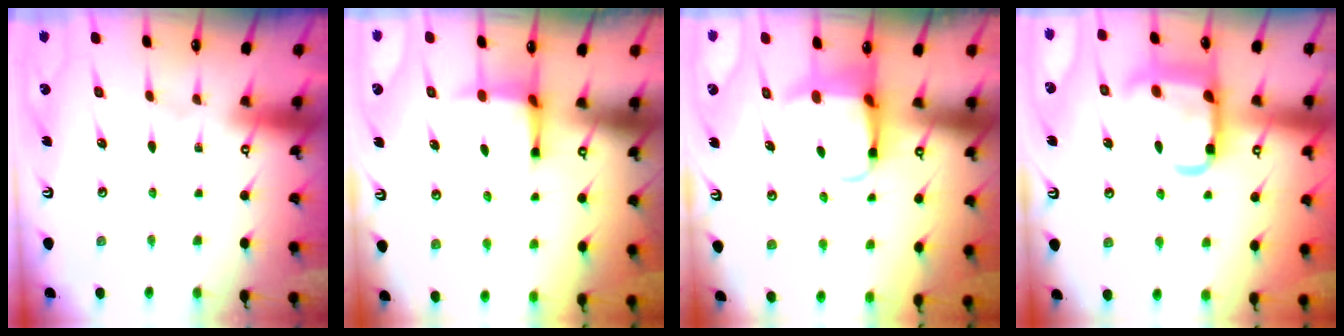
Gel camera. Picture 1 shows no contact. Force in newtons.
{"total": 3.9, "press": 3.7, "slide": 1.2}
{"total": 5.3, "press": 5.2, "slide": 1.0}
{"total": 15.1, "press": 15.1, "slide": 1.3}